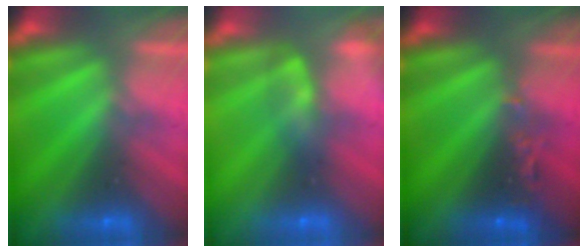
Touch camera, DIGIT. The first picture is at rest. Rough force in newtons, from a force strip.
{"total": 2.4}
{"total": 2.5}